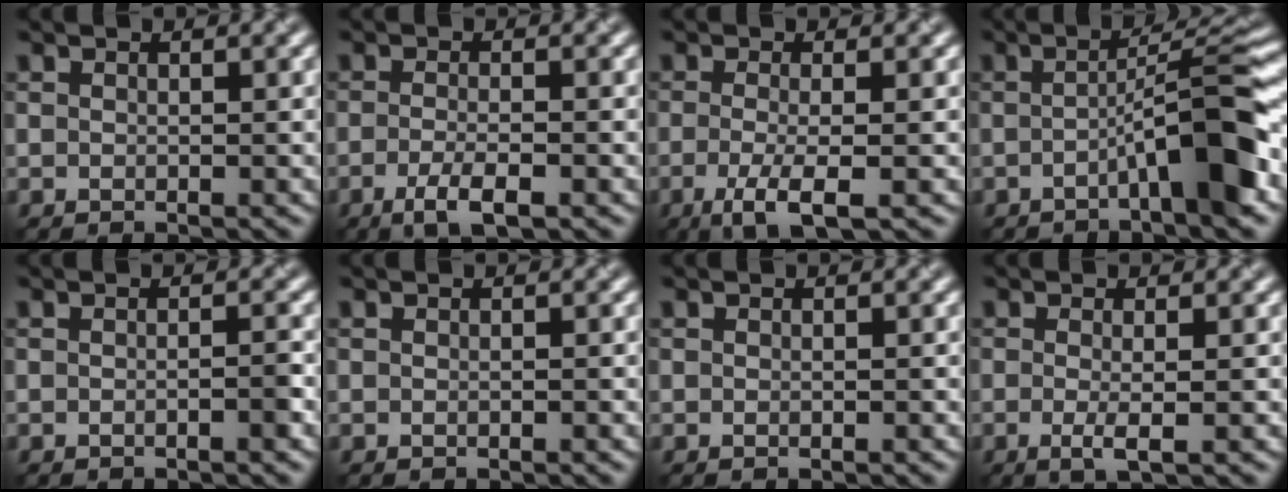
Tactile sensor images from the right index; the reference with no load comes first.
{"total": 3.0, "force": [-2.0, 0.6, 2.2], "torque": [-0.043, 0.005, -0.029]}
{"total": 3.8, "force": [-1.8, 0.7, 3.2], "torque": [-0.065, -0.001, -0.027]}
{"total": 7.6, "force": [-2.6, 0.9, 7.1], "torque": [-0.093, 0.025, -0.047]}
{"total": 1.6, "force": [-0.7, 0.6, 1.3], "torque": [-0.003, 0.003, -0.015]}
{"total": 0.5, "force": [-0.1, 0.3, 0.4], "torque": [0.002, 0.001, -0.005]}
{"total": 0.0}
{"total": 1.6, "force": [-0.8, 0.0, 1.4], "torque": [-0.033, -0.003, -0.007]}